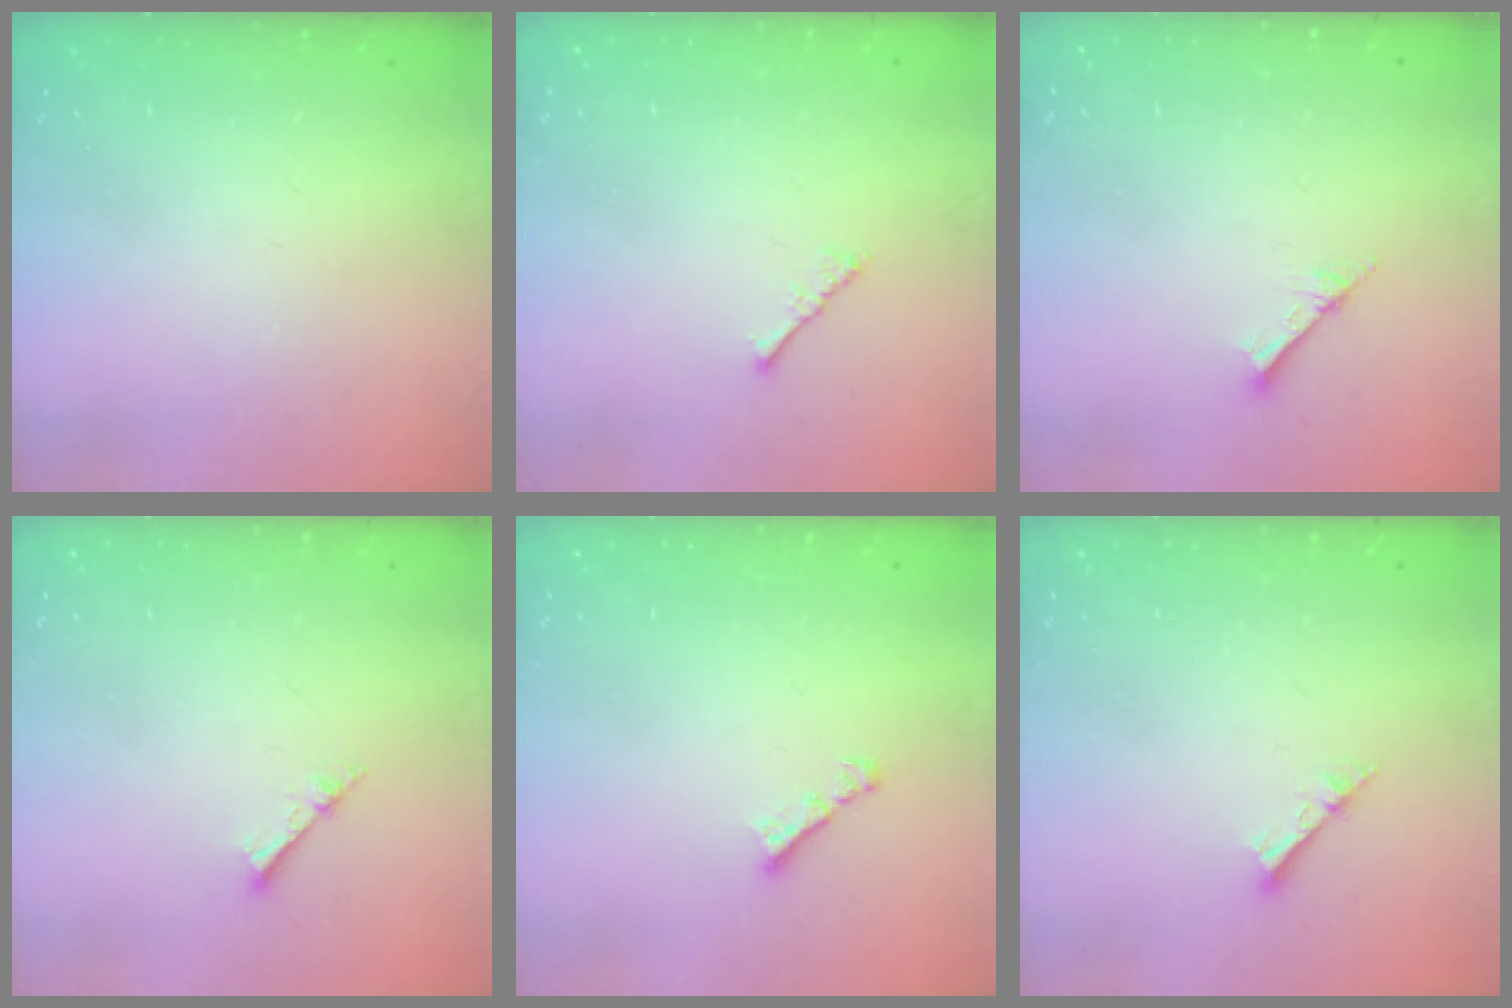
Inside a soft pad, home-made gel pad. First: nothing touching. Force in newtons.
{"total": 2.1, "press": 2.0, "slide": 0.4}
{"total": 1.8, "press": 1.8, "slide": 0.0}
{"total": 2.2, "press": 2.2, "slide": 0.3}
{"total": 1.8, "press": 1.7, "slide": 0.7}
{"total": 3.0, "press": 3.0, "slide": 0.4}